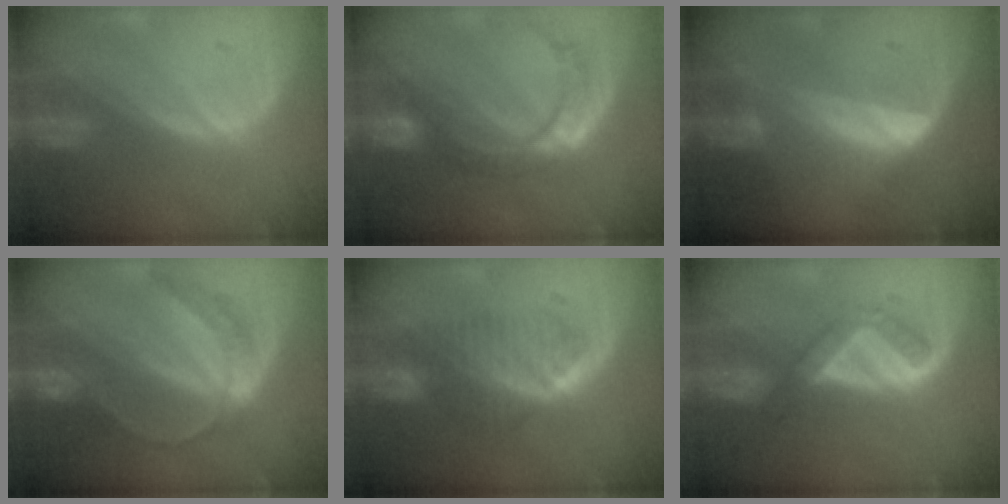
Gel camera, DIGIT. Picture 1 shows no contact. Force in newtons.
{"total": 8.6, "press": 7.2, "slide": 4.8}
{"total": 6.5, "press": 5.9, "slide": 2.7}
{"total": 7.0, "press": 5.8, "slide": 3.9}
{"total": 6.6, "press": 6.0, "slide": 2.8}
{"total": 5.2, "press": 4.4, "slide": 2.9}